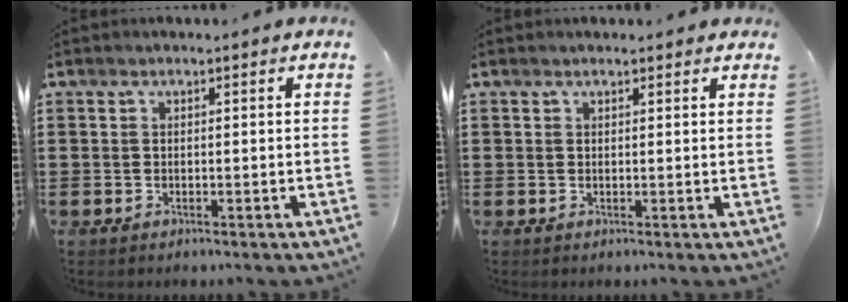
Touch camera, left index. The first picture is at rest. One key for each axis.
{"total": 0.7, "fx": 0.7, "fy": 0.2, "fz": 0.2, "tx": -0.006, "ty": 0.001, "tz": 0.013}